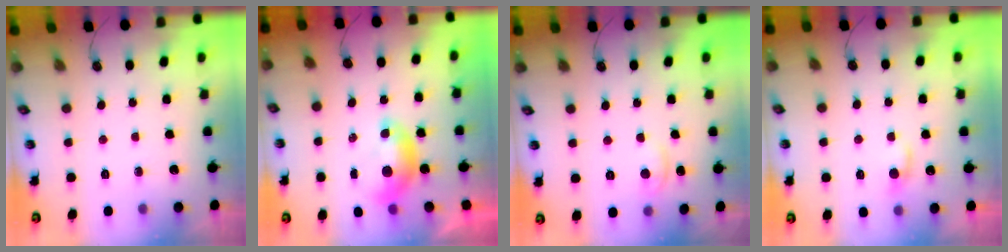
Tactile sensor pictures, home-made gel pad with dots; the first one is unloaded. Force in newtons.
{"total": 0.0}
{"total": 3.0, "press": 2.9, "slide": 0.4}
{"total": 1.4, "press": 1.4, "slide": 0.5}